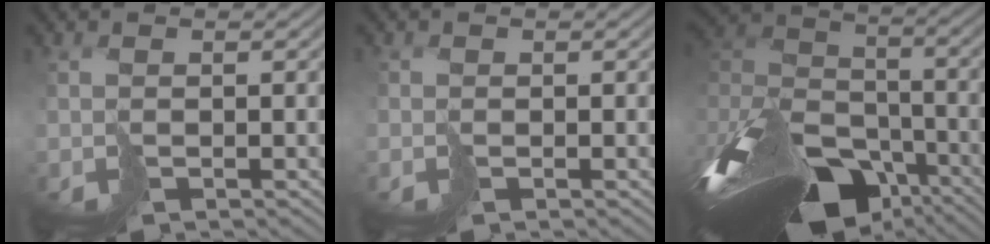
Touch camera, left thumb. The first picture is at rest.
{"total": 0.5, "force": [-0.3, 0.5, 0.0], "torque": [0.000, -0.002, -0.004]}
{"total": 18.4, "force": [-11.1, 10.0, 10.9], "torque": [-0.264, -0.022, -0.166]}